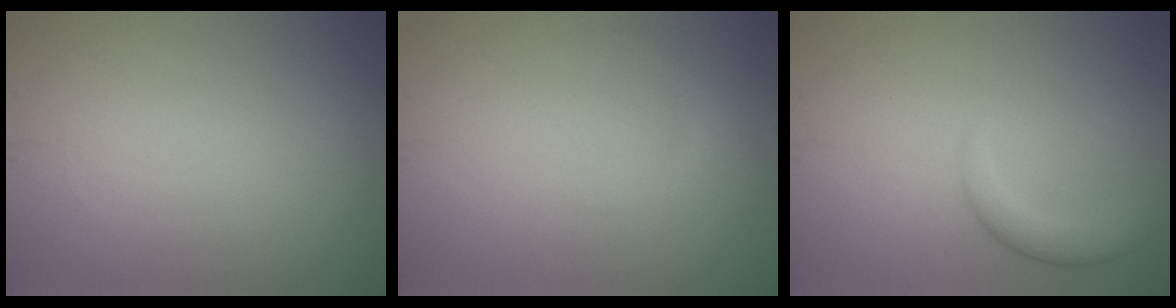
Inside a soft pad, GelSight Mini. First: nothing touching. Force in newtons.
{"total": 0.6, "press": 0.6, "slide": 0.0}
{"total": 2.4, "press": 2.4, "slide": 0.2}